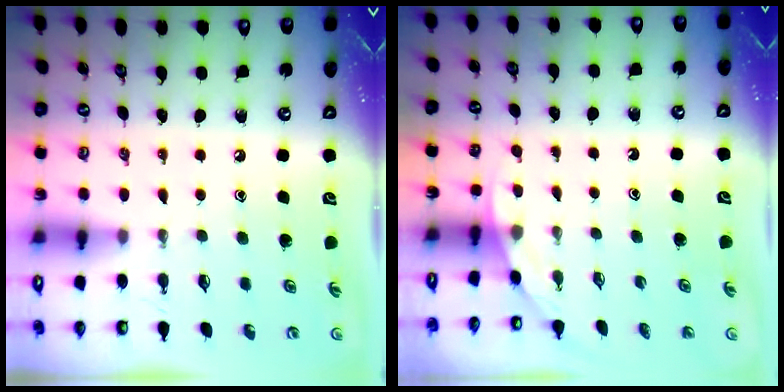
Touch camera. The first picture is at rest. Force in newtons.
{"total": 2.6, "press": 2.6, "slide": 0.1}